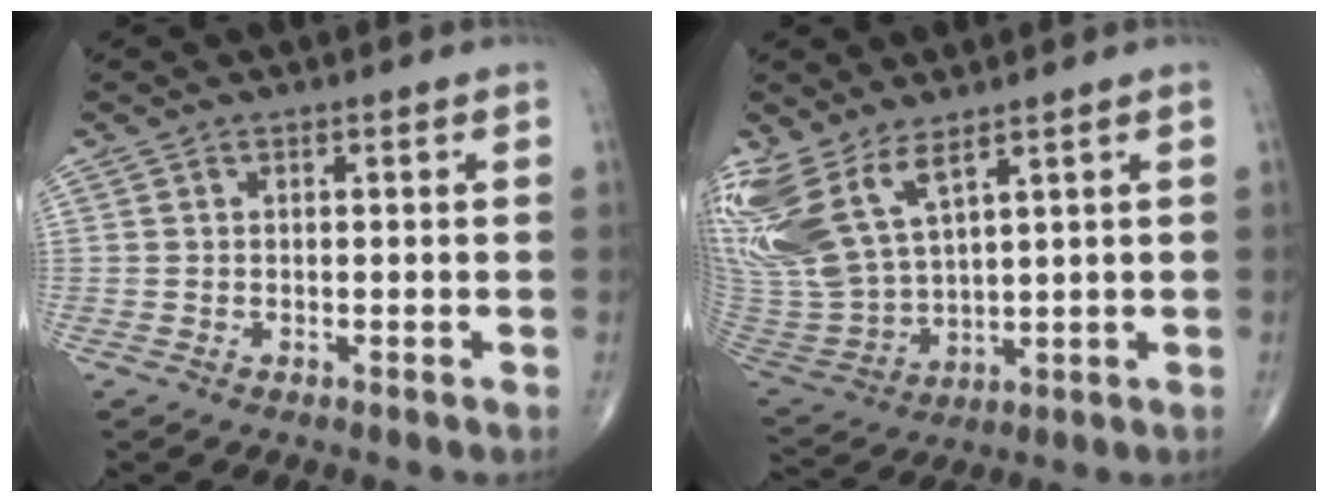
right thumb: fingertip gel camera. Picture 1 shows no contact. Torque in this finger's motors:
{"motor_torque": [0.18, 0.43, 1.21, 1.05, 0.26]}